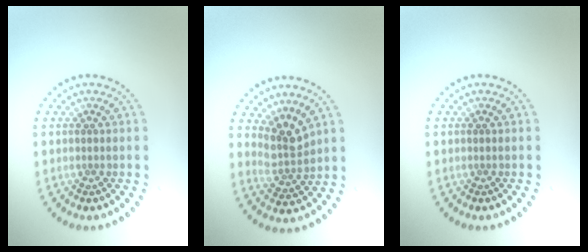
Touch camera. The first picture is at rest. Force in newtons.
{"total": 3.1, "press": 2.2, "slide": 2.1}
{"total": 0.0}